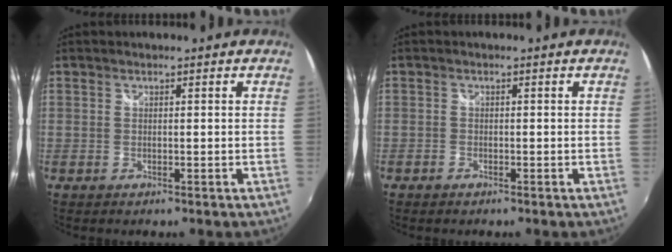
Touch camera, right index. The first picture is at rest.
{"total": 1.1, "force": [-1.0, 0.6, 0.1], "torque": [-0.006, -0.002, -0.020]}